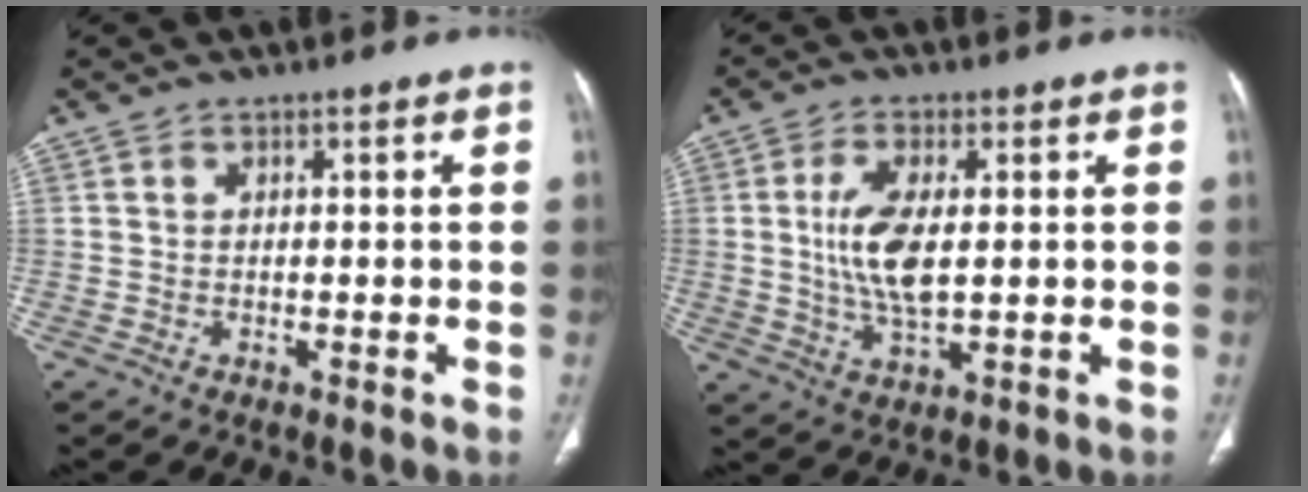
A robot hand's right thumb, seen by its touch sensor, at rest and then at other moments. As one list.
[{"total": 8.9, "force": [0.8, 3.8, 8.0], "torque": [-0.169, -0.011, 0.019]}]